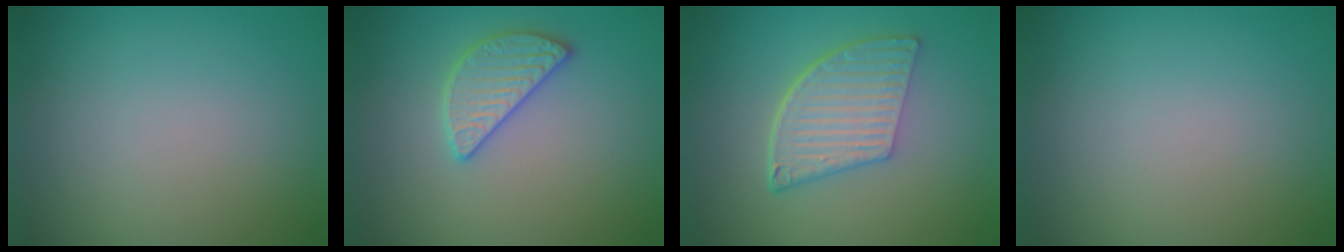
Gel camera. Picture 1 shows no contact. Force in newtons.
{"total": 2.8, "press": 2.8, "slide": 0.1}
{"total": 5.8, "press": 4.2, "slide": 4.0}
{"total": 0.0}